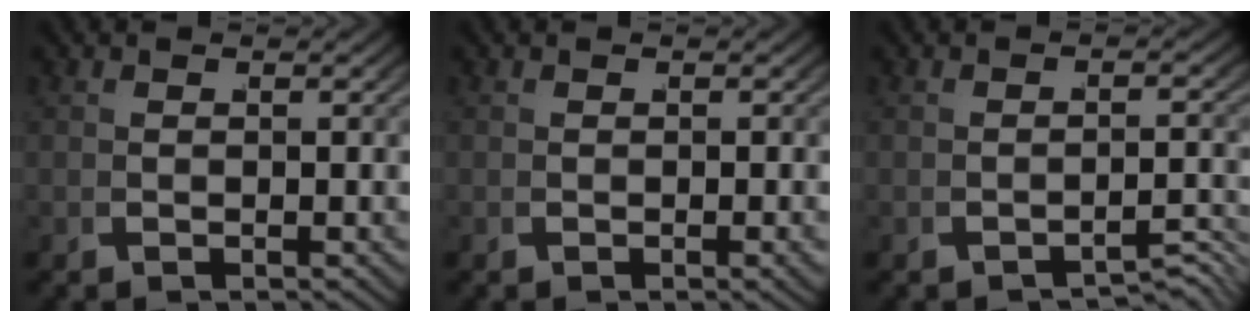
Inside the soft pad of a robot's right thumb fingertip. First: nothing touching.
{"total": 0.6, "force": [-0.1, 0.1, 0.6], "torque": [-0.011, 0.002, -0.001]}
{"total": 2.2, "force": [-2.0, 0.4, 1.0], "torque": [-0.019, 0.004, -0.031]}